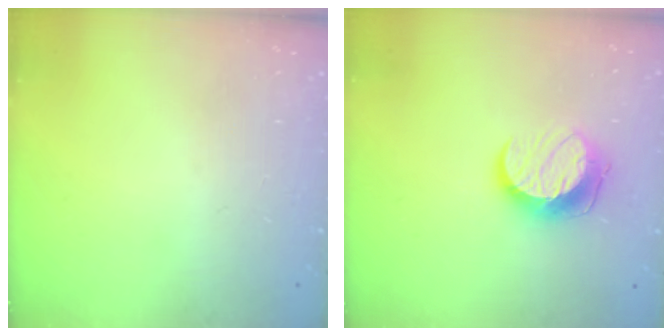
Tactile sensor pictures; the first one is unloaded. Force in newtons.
{"total": 10.2, "press": 10.2, "slide": 0.3}